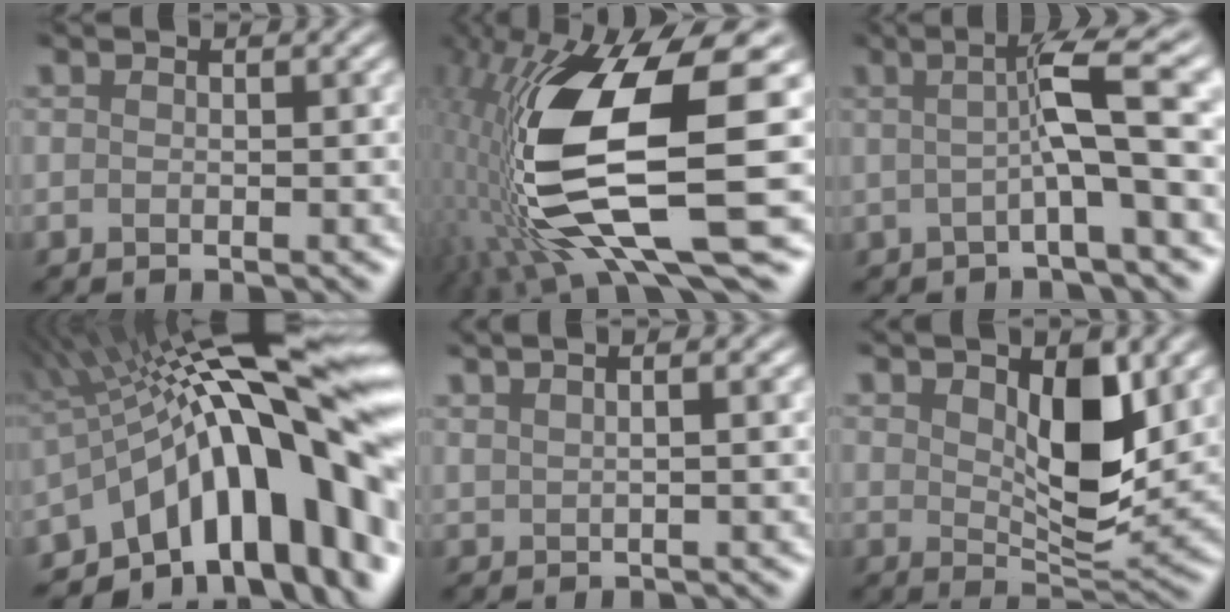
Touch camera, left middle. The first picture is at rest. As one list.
[{"total": 13.1, "force": [0.3, 4.9, 12.2], "torque": [-0.253, -0.029, 0.016]}, {"total": 5.3, "force": [0.6, 0.4, 5.2], "torque": [-0.077, 0.017, -0.007]}, {"total": 16.0, "force": [-1.8, 6.4, 14.5], "torque": [-0.190, 0.040, -0.038]}, {"total": 3.5, "force": [2.7, 1.5, 1.6], "torque": [0.024, 0.013, 0.005]}, {"total": 5.2, "force": [2.6, 1.7, 4.2], "torque": [-0.077, -0.007, 0.045]}]